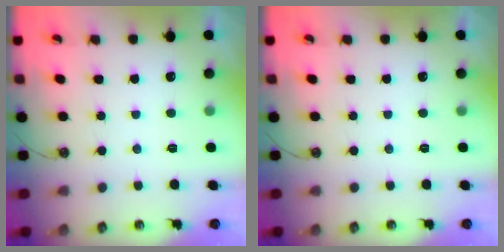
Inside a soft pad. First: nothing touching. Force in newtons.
{"total": 0.0}